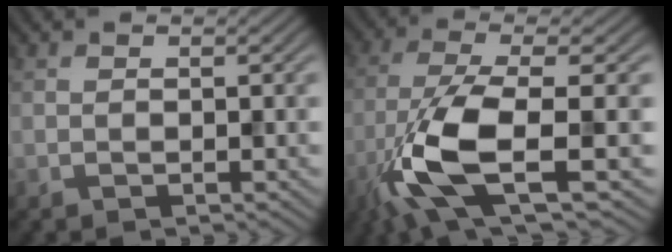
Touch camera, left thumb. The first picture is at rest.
{"total": 10.9, "force": [-3.6, 3.3, 9.7], "torque": [-0.208, -0.011, -0.079]}